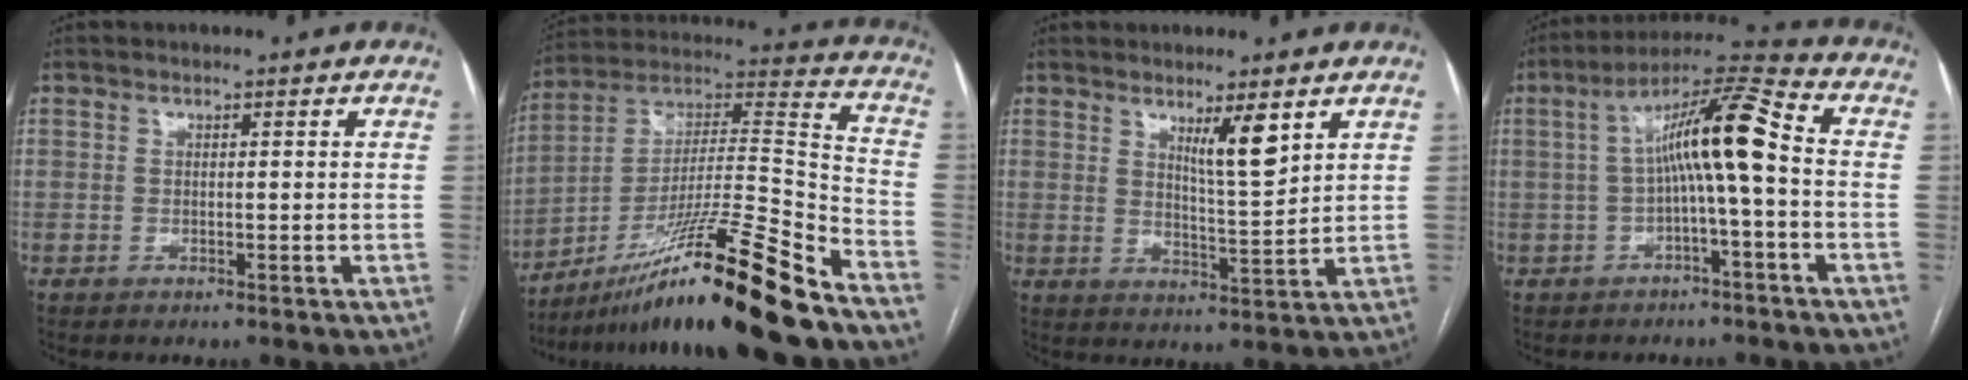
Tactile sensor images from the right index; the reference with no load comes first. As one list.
[{"total": 23.7, "force": [-17.2, -1.0, 16.3], "torque": [-0.261, -0.008, -0.300]}, {"total": 5.7, "force": [3.3, 0.3, 4.6], "torque": [-0.079, -0.014, 0.060]}, {"total": 10.9, "force": [-0.2, 0.7, 10.9], "torque": [-0.185, 0.037, -0.008]}]